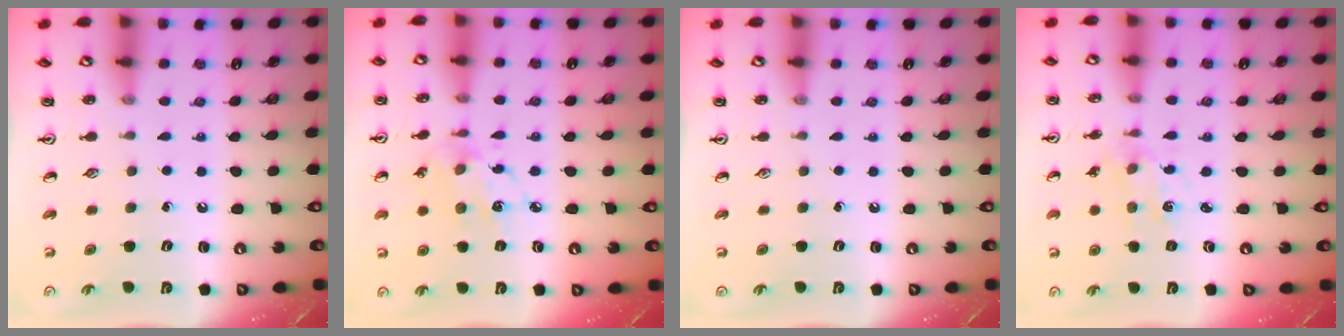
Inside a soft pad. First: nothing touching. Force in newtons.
{"total": 8.1, "press": 8.1, "slide": 0.4}
{"total": 0.0}
{"total": 1.7, "press": 1.7, "slide": 0.0}